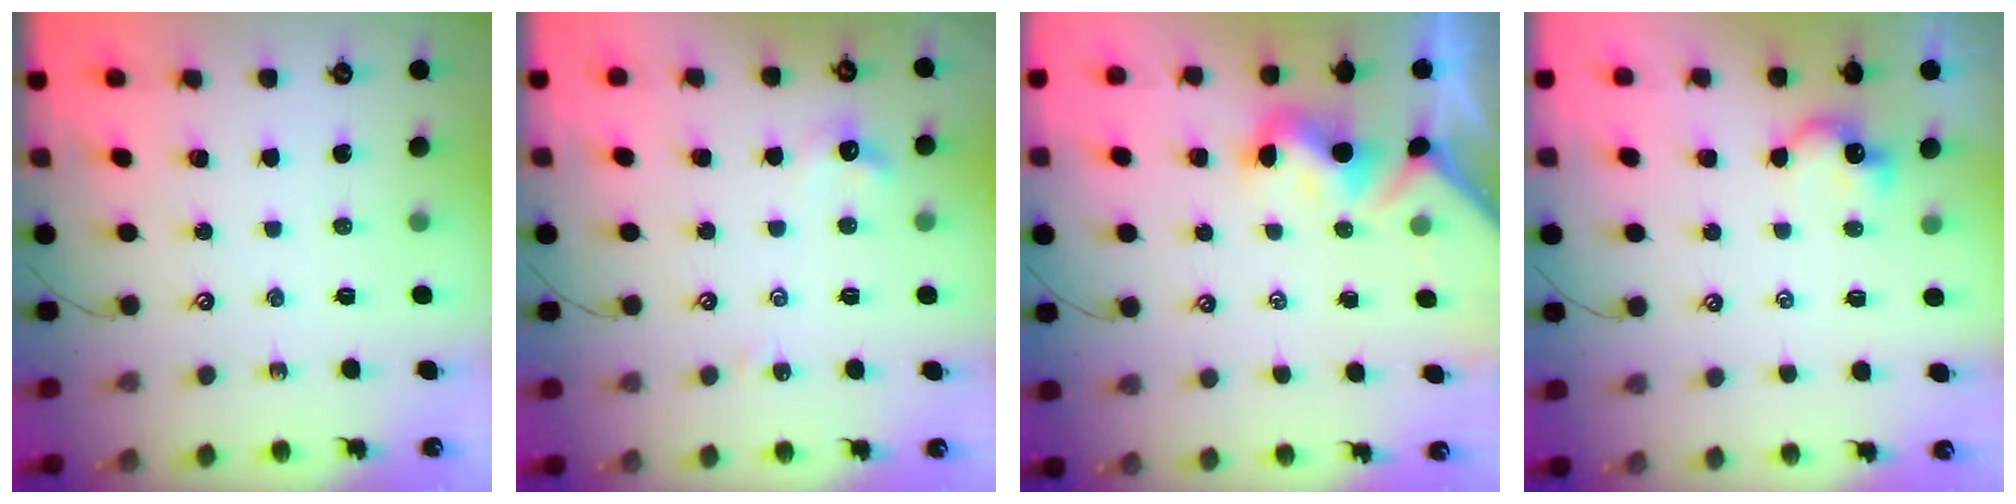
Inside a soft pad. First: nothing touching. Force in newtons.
{"total": 2.1, "press": 2.0, "slide": 0.6}
{"total": 1.5, "press": 1.3, "slide": 0.7}
{"total": 1.9, "press": 1.9, "slide": 0.4}